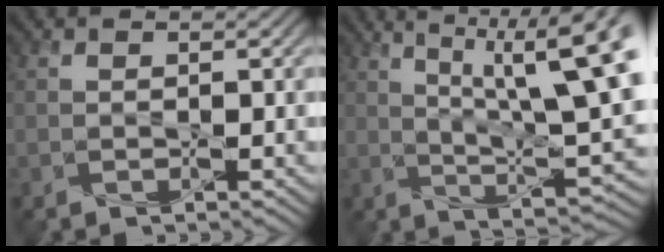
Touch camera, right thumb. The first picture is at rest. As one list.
[{"total": 15.3, "force": [5.5, 4.2, 13.6], "torque": [-0.196, 0.022, 0.083]}]